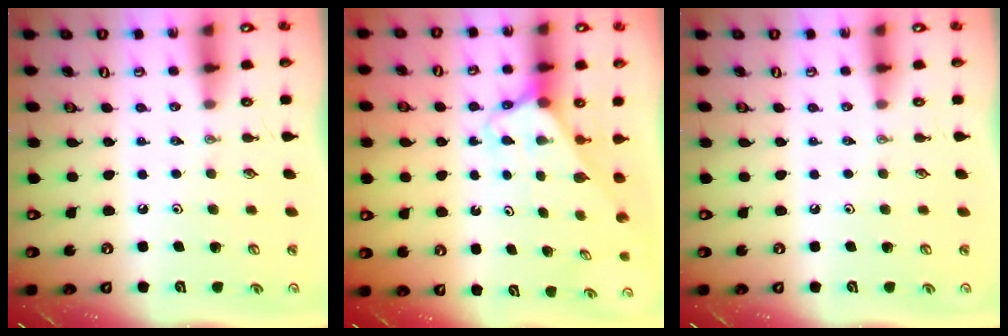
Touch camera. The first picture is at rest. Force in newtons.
{"total": 2.6, "press": 2.6, "slide": 0.1}
{"total": 0.0}